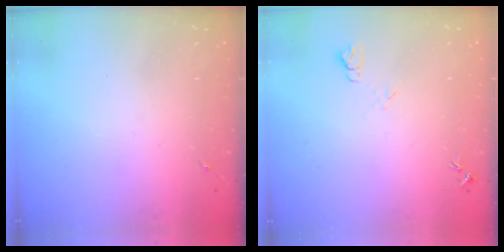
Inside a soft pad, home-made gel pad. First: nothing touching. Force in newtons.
{"total": 6.3, "press": 6.3, "slide": 0.7}